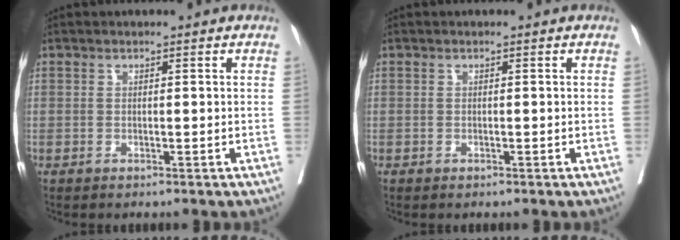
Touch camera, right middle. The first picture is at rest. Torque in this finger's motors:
{"motor_torque": [0.05, -0.46, 0.04, 0.01]}